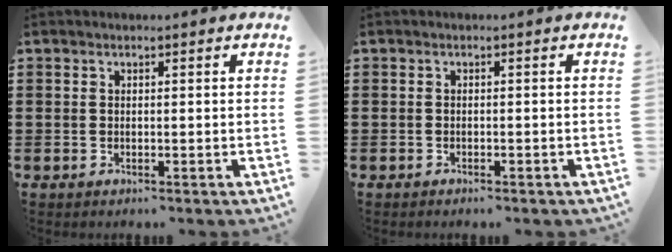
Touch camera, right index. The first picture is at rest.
{"total": 0.6, "force": [-0.5, 0.1, 0.2], "torque": [-0.007, -0.002, -0.010]}